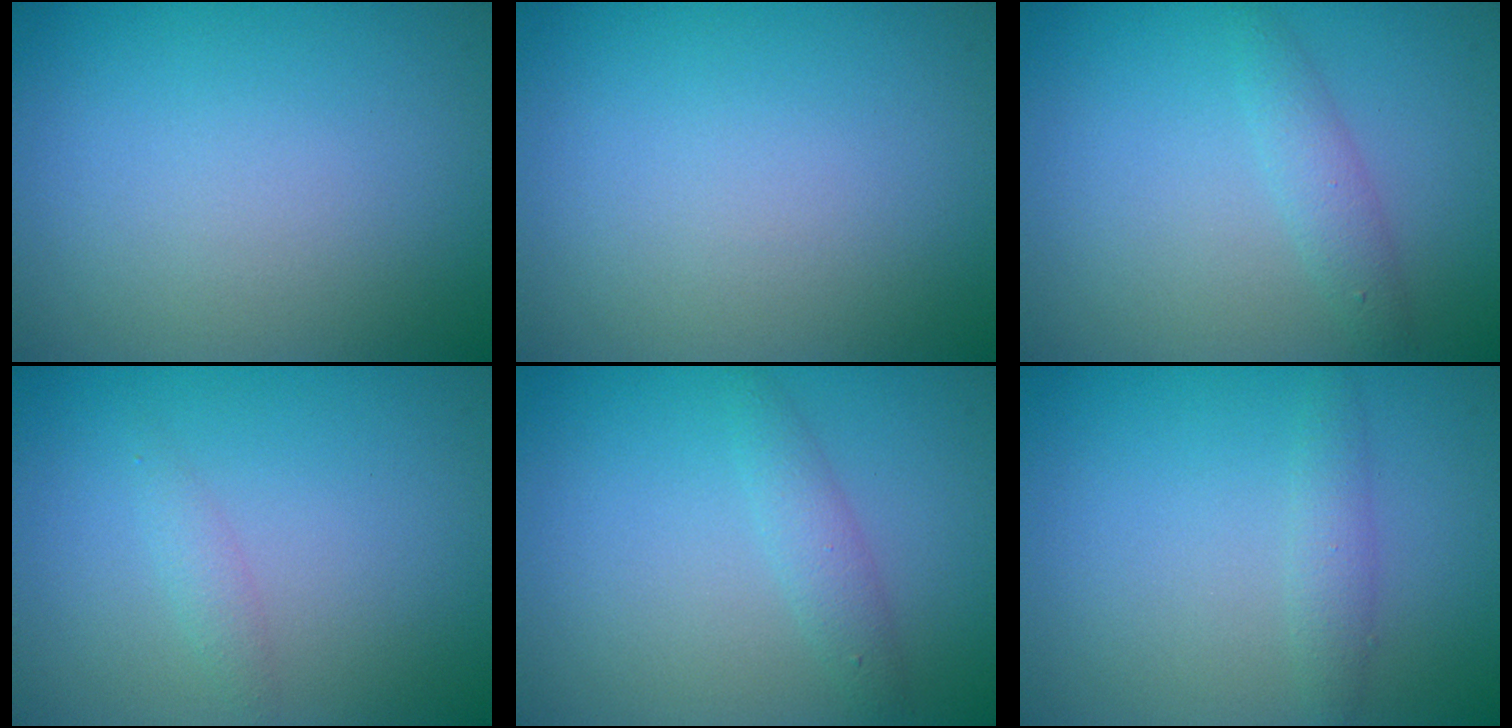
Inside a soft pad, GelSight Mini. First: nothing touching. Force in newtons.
{"total": 0.0}
{"total": 1.6, "press": 1.6, "slide": 0.1}
{"total": 1.0, "press": 1.0, "slide": 0.0}
{"total": 1.6, "press": 1.6, "slide": 0.1}
{"total": 1.4, "press": 1.4, "slide": 0.0}